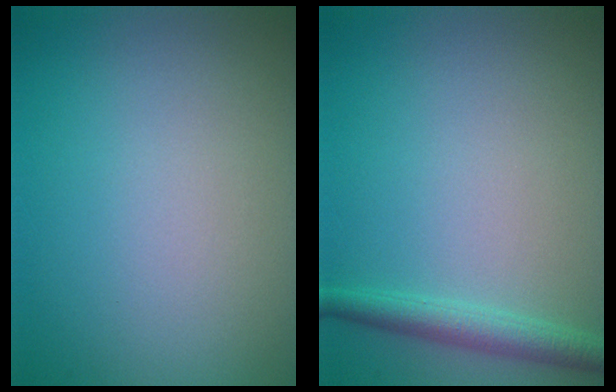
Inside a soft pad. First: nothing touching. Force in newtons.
{"total": 2.3, "press": 2.3, "slide": 0.1}